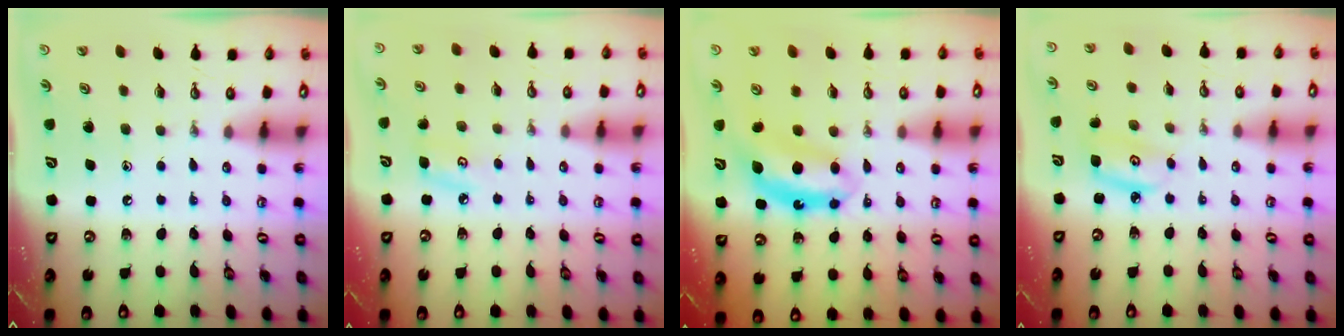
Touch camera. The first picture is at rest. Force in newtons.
{"total": 5.0, "press": 5.0, "slide": 0.5}
{"total": 7.2, "press": 7.2, "slide": 0.2}
{"total": 4.2, "press": 4.2, "slide": 0.3}